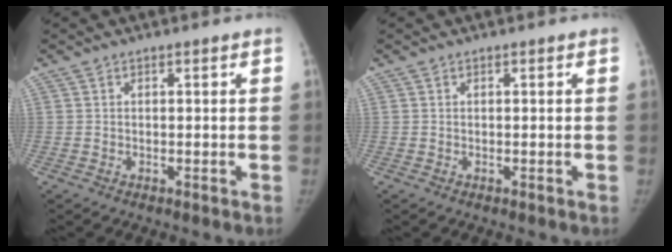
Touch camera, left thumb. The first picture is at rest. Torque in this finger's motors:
{"motor_torque": [0.00, 0.00, 0.10, 0.07, 0.00]}